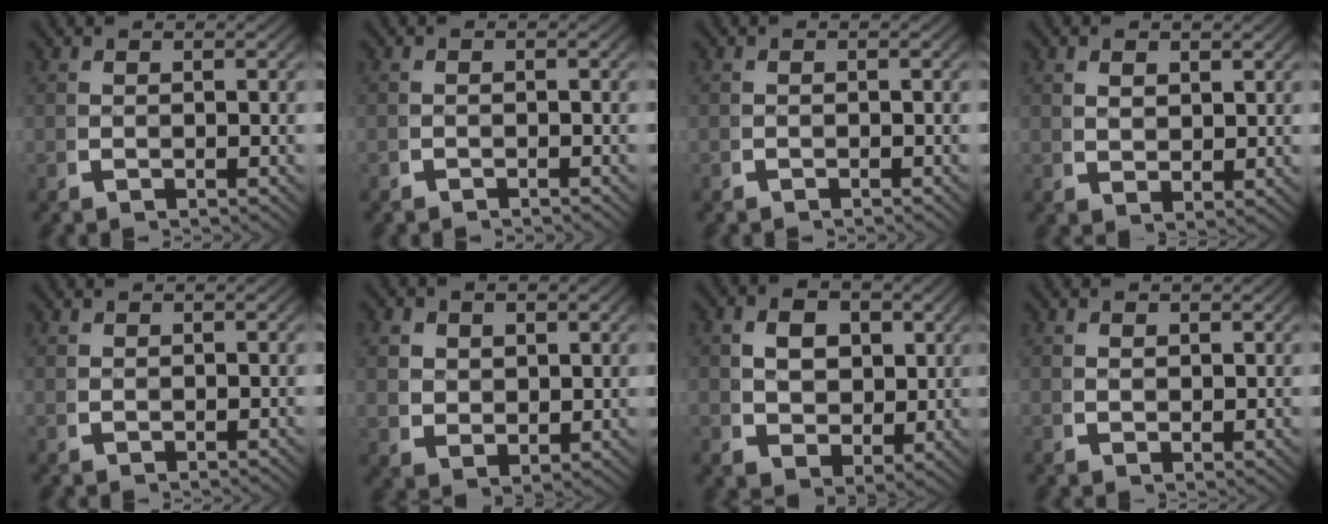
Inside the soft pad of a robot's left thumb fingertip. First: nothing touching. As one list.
[{"total": 0.9, "force": [-0.8, 0.1, 0.0], "torque": [0.001, -0.006, -0.014]}, {"total": 0.5, "force": [-0.5, 0.1, 0.0], "torque": [0.002, -0.004, -0.010]}, {"total": 1.7, "force": [1.3, 0.6, 0.8], "torque": [-0.011, -0.006, 0.035]}, {"total": 0.7, "force": [0.7, 0.0, 0.0], "torque": [-0.002, -0.001, 0.019]}, {"total": 3.3, "force": [1.1, 2.4, 1.9], "torque": [-0.044, -0.015, 0.035]}, {"total": 5.0, "force": [1.0, 3.7, 3.2], "torque": [-0.054, -0.022, 0.030]}, {"total": 1.0, "force": [1.0, 0.2, 0.3], "torque": [-0.004, -0.004, 0.025]}]